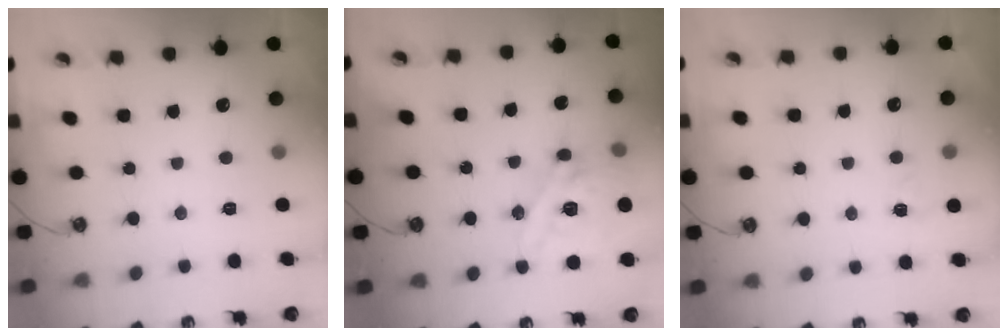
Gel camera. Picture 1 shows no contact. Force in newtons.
{"total": 18.0, "press": 17.9, "slide": 1.9}
{"total": 2.6, "press": 2.6, "slide": 0.4}